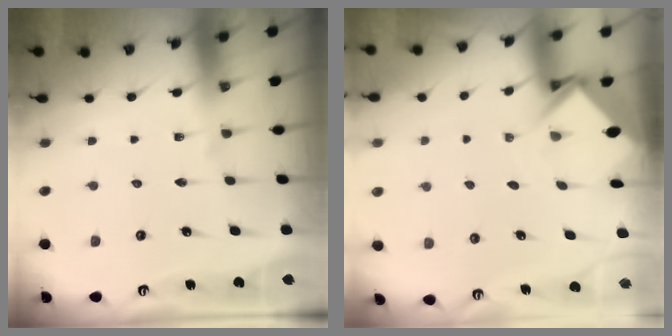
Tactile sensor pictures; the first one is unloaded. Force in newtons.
{"total": 3.7, "press": 3.7, "slide": 0.2}